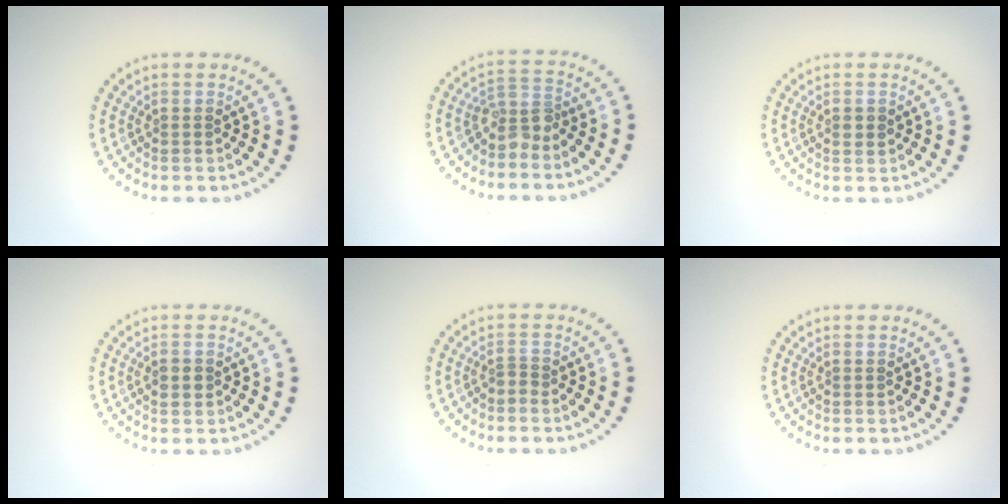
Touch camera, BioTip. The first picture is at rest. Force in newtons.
{"total": 2.4, "press": 1.9, "slide": 1.4}
{"total": 1.1, "press": 1.1, "slide": 0.2}
{"total": 1.7, "press": 1.7, "slide": 0.1}
{"total": 0.7, "press": 0.4, "slide": 0.6}
{"total": 0.0}